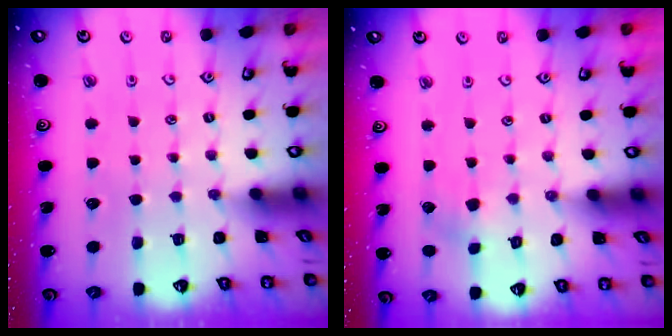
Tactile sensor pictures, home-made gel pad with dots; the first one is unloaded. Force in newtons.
{"total": 3.2, "press": 3.1, "slide": 0.5}